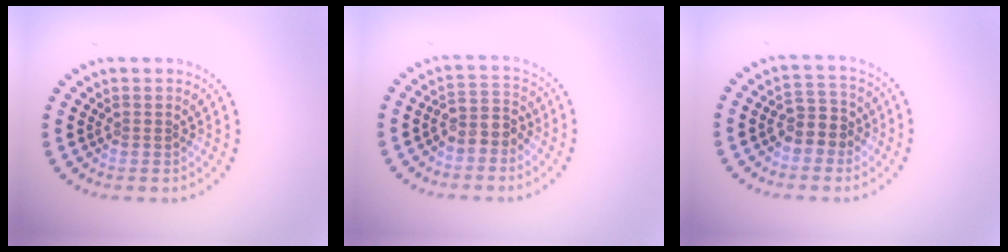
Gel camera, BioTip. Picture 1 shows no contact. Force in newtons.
{"total": 2.4, "press": 2.1, "slide": 1.1}
{"total": 3.0, "press": 2.8, "slide": 0.8}